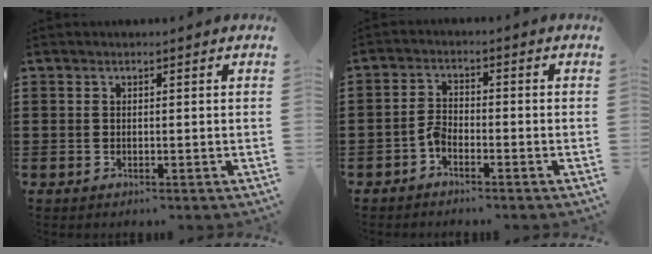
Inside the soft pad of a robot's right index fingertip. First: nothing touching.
{"total": 2.3, "force": [-1.6, 1.0, 1.3], "torque": [-0.042, 0.001, -0.038]}